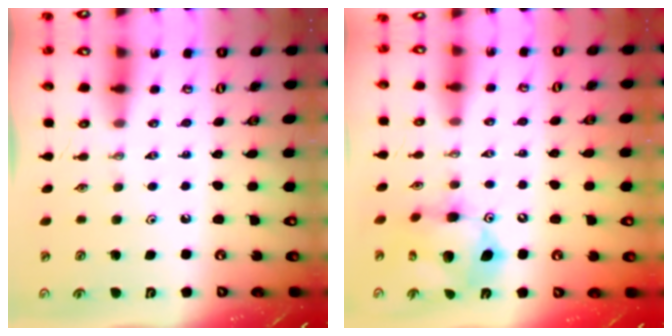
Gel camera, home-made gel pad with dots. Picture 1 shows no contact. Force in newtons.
{"total": 13.4, "press": 13.4, "slide": 1.3}